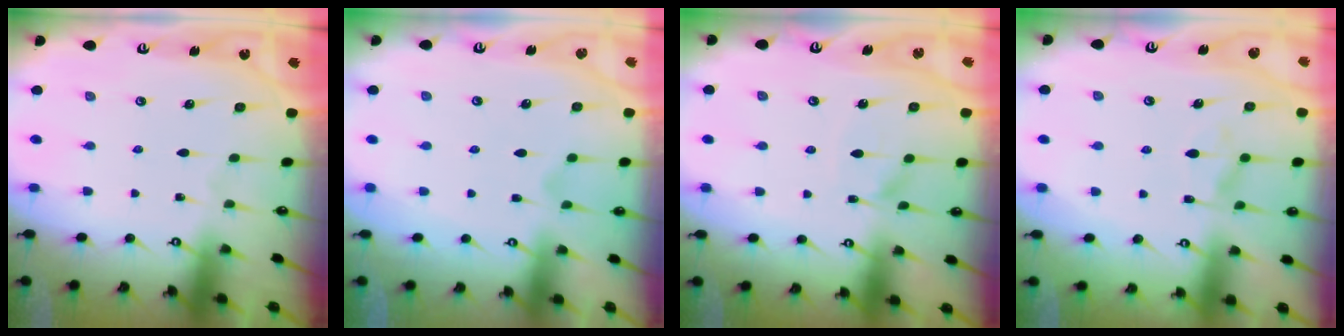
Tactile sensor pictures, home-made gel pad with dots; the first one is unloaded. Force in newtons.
{"total": 1.2, "press": 0.3, "slide": 1.1}
{"total": 7.5, "press": 7.5, "slide": 0.6}
{"total": 1.5, "press": 0.2, "slide": 1.5}